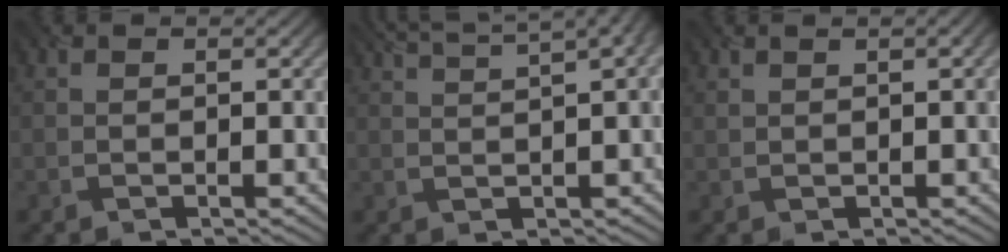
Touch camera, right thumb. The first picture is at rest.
{"total": 8.9, "force": [5.7, 1.9, 6.5], "torque": [-0.084, 0.048, 0.061]}
{"total": 1.1, "force": [0.7, 0.2, 0.8], "torque": [-0.016, 0.003, 0.019]}